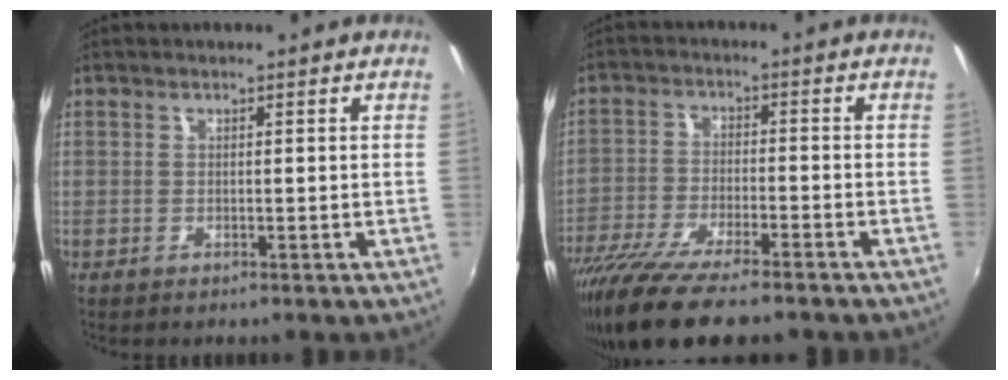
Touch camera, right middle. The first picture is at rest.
{"total": 16.1, "force": [-12.8, 3.1, 9.2], "torque": [-0.197, -0.052, -0.225]}